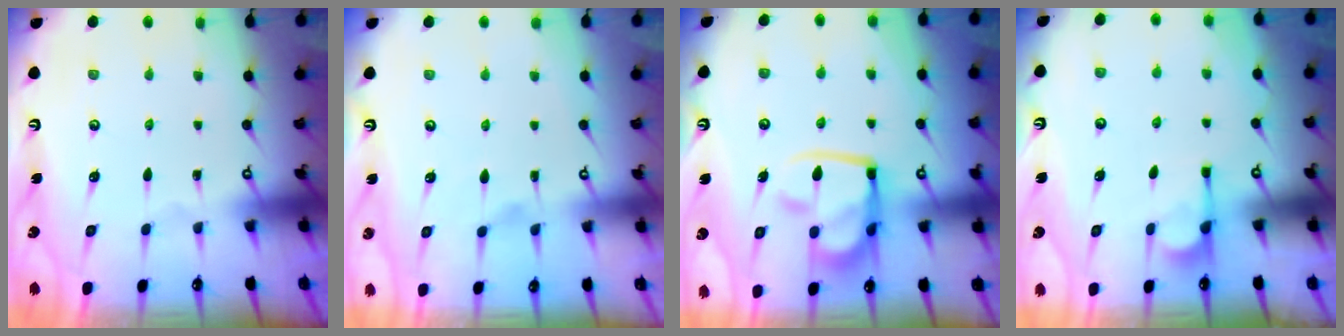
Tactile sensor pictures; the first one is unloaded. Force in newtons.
{"total": 2.7, "press": 2.5, "slide": 1.0}
{"total": 13.3, "press": 13.2, "slide": 1.7}
{"total": 0.8, "press": 0.1, "slide": 0.8}